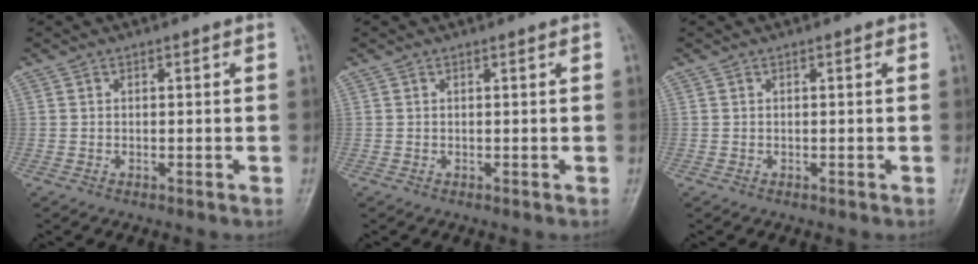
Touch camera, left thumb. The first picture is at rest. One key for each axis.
{"total": 0.0}
{"total": 0.0}